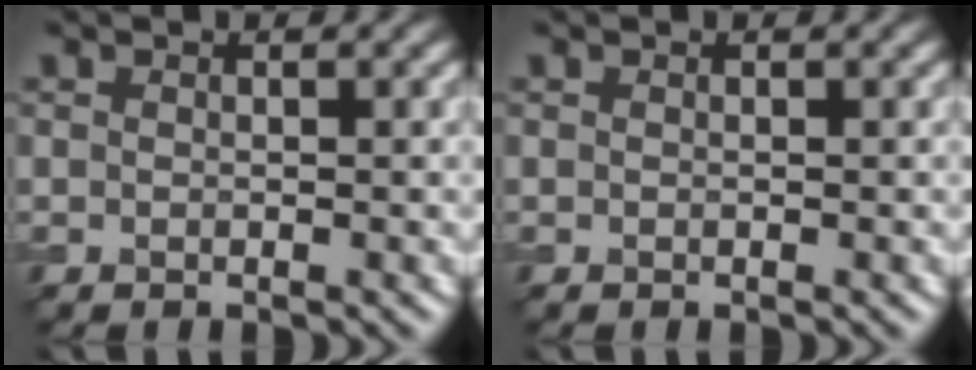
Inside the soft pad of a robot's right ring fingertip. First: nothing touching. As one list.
[{"total": 0.0}]